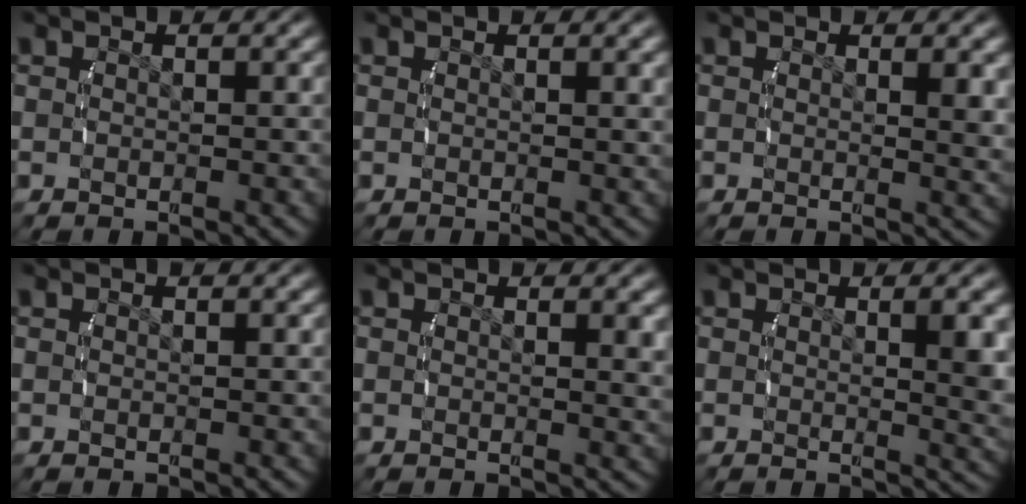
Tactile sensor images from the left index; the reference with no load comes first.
{"total": 0.8, "force": [0.4, -0.2, 0.6], "torque": [-0.010, 0.000, 0.008]}
{"total": 1.6, "force": [0.6, -0.1, 1.5], "torque": [-0.020, -0.012, 0.011]}
{"total": 0.0}
{"total": 1.1, "force": [0.5, -0.1, 1.0], "torque": [-0.015, -0.007, 0.009]}
{"total": 3.0, "force": [0.6, 0.2, 2.9], "torque": [-0.038, -0.010, 0.014]}